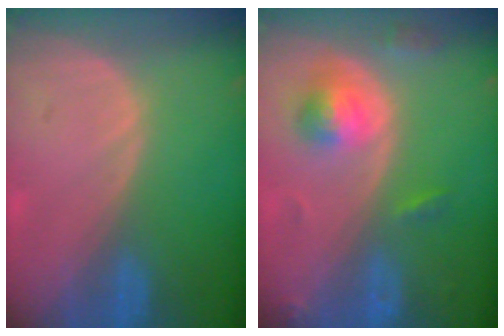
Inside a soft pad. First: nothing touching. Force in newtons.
{"total": 5.4, "press": 4.9, "slide": 2.3}